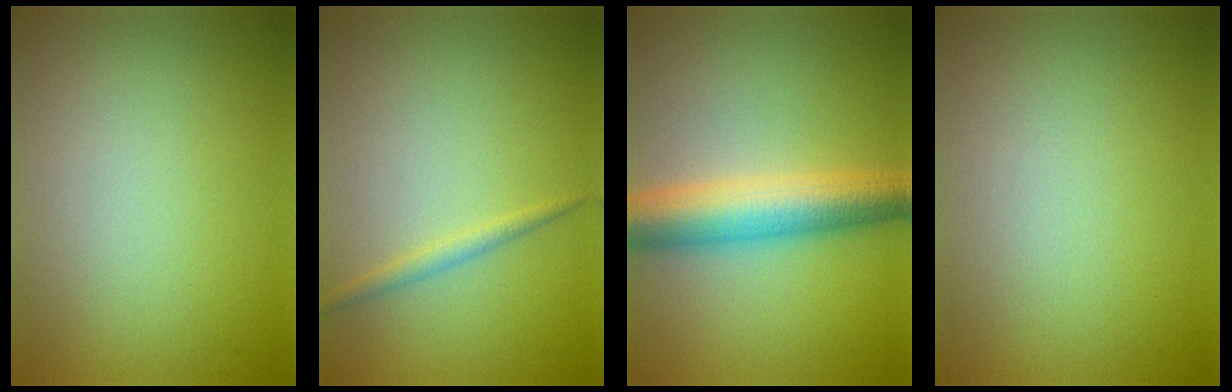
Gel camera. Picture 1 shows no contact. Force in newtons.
{"total": 1.1, "press": 1.1, "slide": 0.0}
{"total": 6.8, "press": 6.8, "slide": 0.1}
{"total": 0.0}